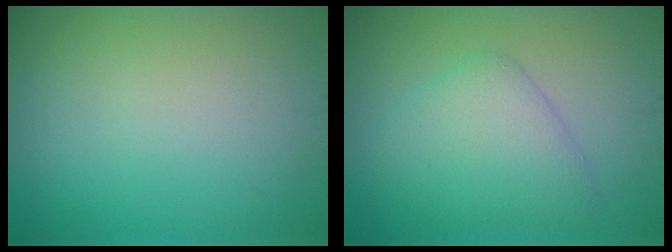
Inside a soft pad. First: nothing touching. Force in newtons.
{"total": 4.2, "press": 4.2, "slide": 0.1}